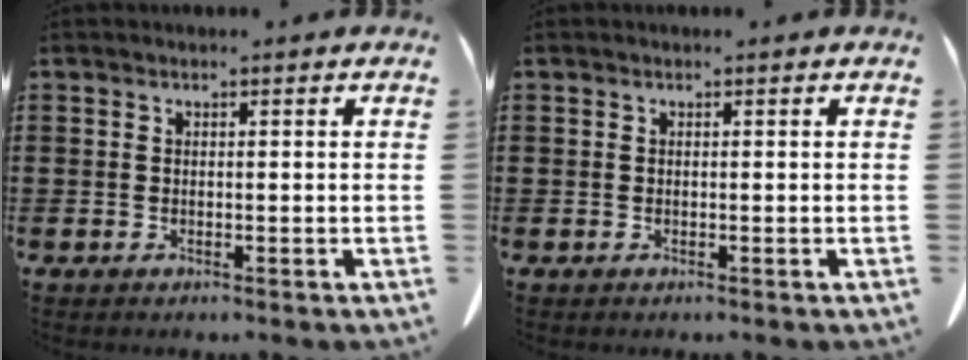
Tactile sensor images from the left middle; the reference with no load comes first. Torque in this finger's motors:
{"motor_torque": [0.00, 0.00, 0.00, -0.01]}